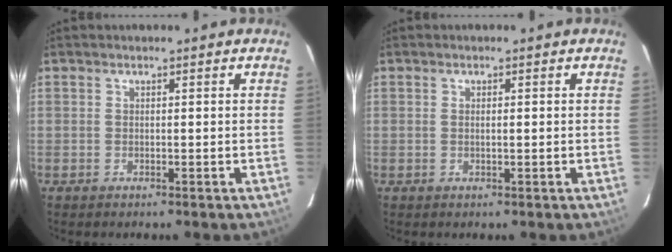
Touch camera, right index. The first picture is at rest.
{"total": 0.8, "force": [0.1, 0.1, 0.8], "torque": [-0.014, 0.002, 0.001]}